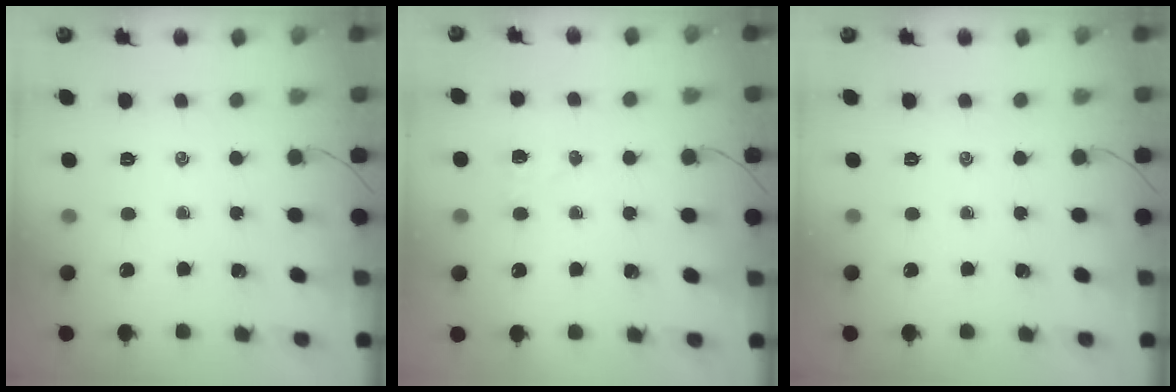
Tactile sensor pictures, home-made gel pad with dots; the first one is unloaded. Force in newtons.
{"total": 3.3, "press": 3.2, "slide": 0.8}
{"total": 0.0}